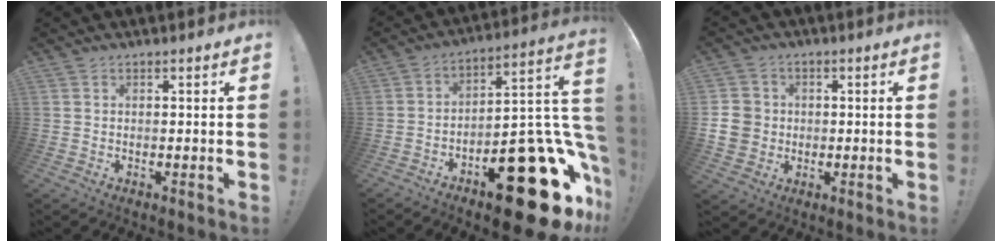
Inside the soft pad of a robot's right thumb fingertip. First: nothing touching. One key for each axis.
{"total": 26.6, "fx": -13.5, "fy": 10.5, "fz": 20.4, "tx": -0.203, "ty": 0.075, "tz": -0.195}
{"total": 8.7, "fx": -0.4, "fy": 8.0, "fz": 3.4, "tx": -0.066, "ty": 0.009, "tz": -0.005}